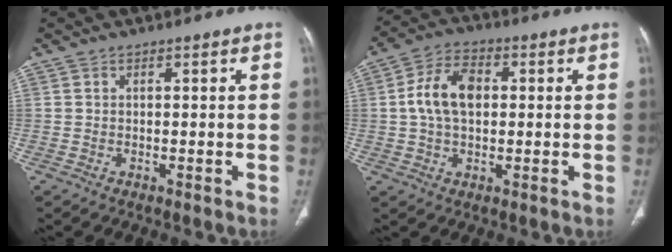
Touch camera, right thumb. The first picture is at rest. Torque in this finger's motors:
{"motor_torque": [0.23, 0.24, 0.82, -0.09, 0.12]}